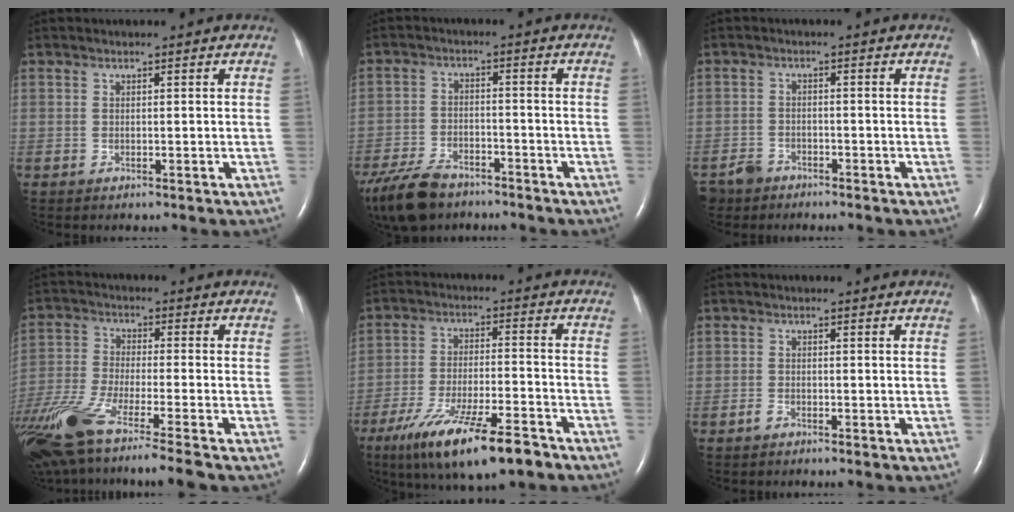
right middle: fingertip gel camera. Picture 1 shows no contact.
{"total": 10.5, "force": [-8.1, 4.7, 4.8], "torque": [-0.104, -0.017, -0.143]}
{"total": 3.9, "force": [-3.1, 2.2, 0.6], "torque": [-0.021, -0.002, -0.057]}
{"total": 16.7, "force": [-12.4, 0.2, 11.2], "torque": [-0.247, -0.059, -0.225]}
{"total": 15.3, "force": [-10.3, 2.6, 11.0], "torque": [-0.187, -0.030, -0.175]}
{"total": 1.1, "force": [-0.8, 0.6, 0.5], "torque": [-0.014, 0.000, -0.016]}